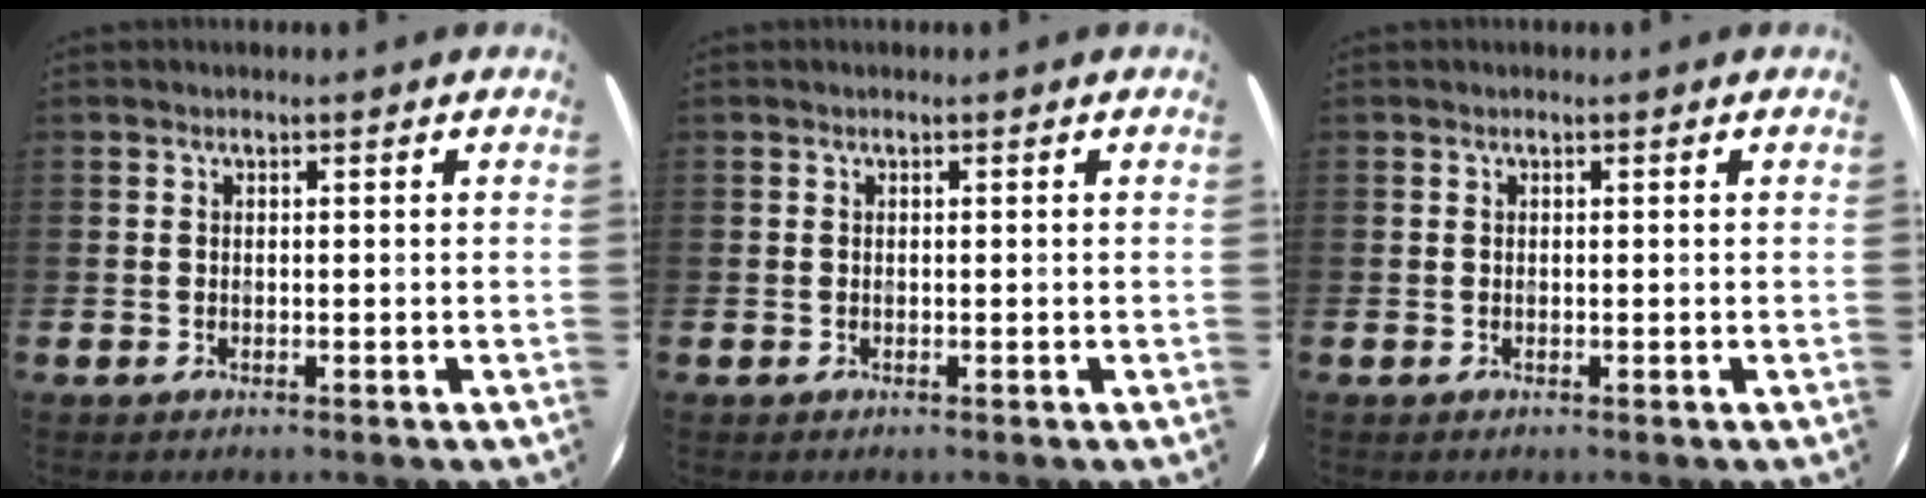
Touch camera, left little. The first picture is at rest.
{"total": 0.0}
{"total": 0.0}